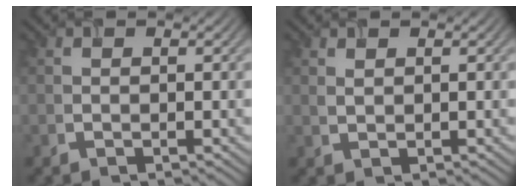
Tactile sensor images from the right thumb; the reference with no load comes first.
{"total": 0.9, "force": [0.7, 0.4, 0.5], "torque": [-0.019, -0.002, 0.016]}